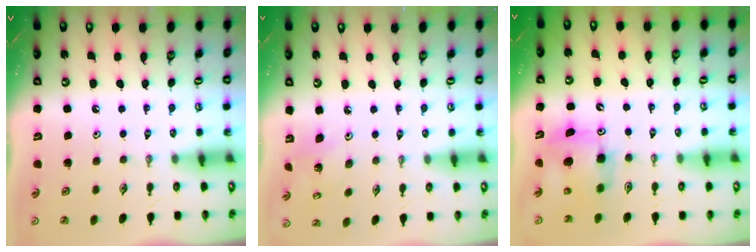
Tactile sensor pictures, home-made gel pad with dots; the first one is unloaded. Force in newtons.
{"total": 3.3, "press": 3.3, "slide": 0.1}
{"total": 7.9, "press": 7.9, "slide": 0.2}